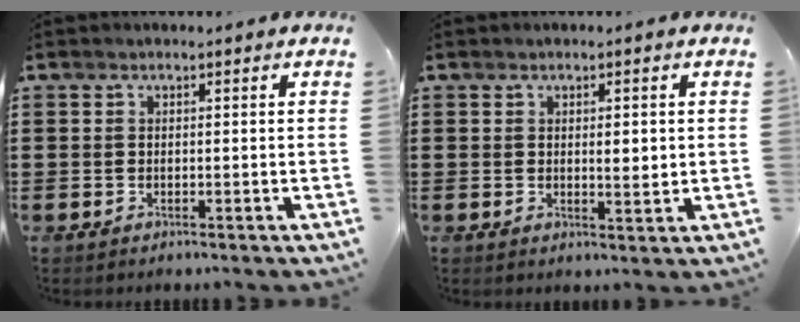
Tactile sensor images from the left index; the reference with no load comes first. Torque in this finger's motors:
{"motor_torque": [0.12, -0.07, 0.10, 0.03]}